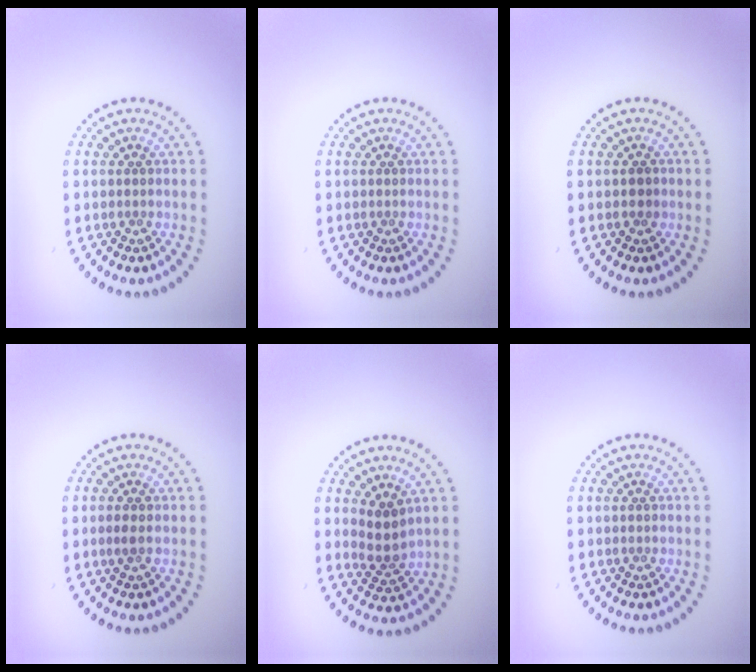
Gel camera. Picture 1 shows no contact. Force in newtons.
{"total": 0.0}
{"total": 0.8, "press": 0.7, "slide": 0.2}
{"total": 0.8, "press": 0.8, "slide": 0.3}
{"total": 2.5, "press": 2.0, "slide": 1.4}
{"total": 0.0}